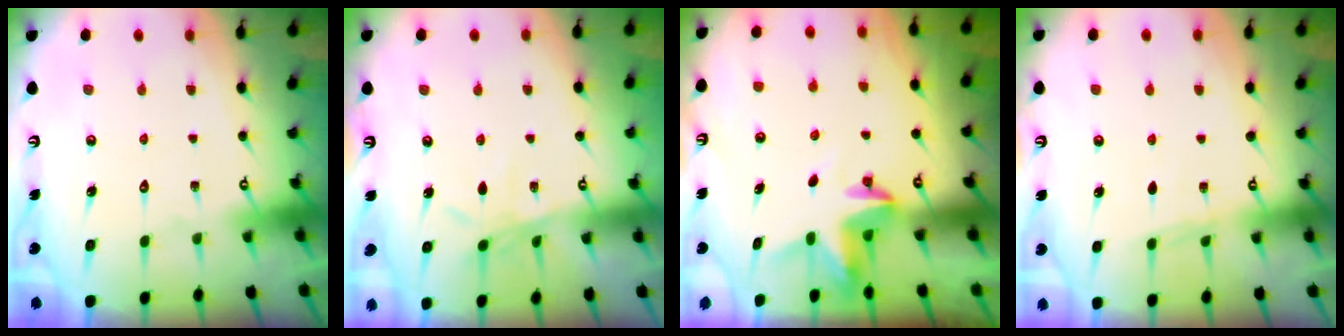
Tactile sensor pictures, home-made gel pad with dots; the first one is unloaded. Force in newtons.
{"total": 4.8, "press": 4.7, "slide": 0.6}
{"total": 3.8, "press": 3.8, "slide": 0.4}
{"total": 4.3, "press": 4.3, "slide": 0.5}